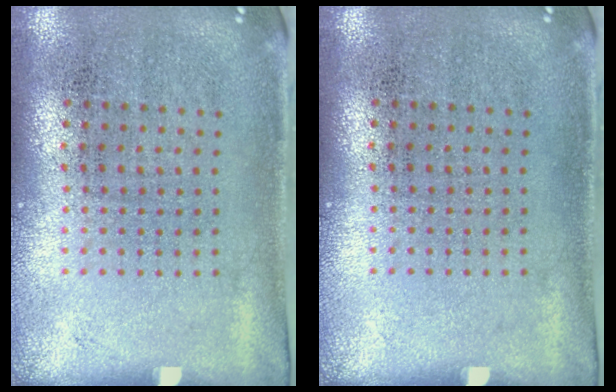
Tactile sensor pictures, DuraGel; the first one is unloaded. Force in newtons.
{"total": 0.0}